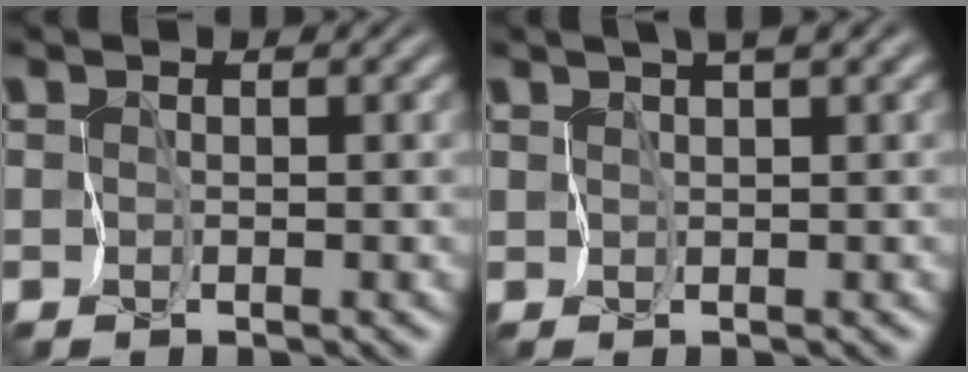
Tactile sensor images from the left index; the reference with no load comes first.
{"total": 3.0, "force": [2.1, 0.1, 2.1], "torque": [-0.040, 0.014, 0.037]}